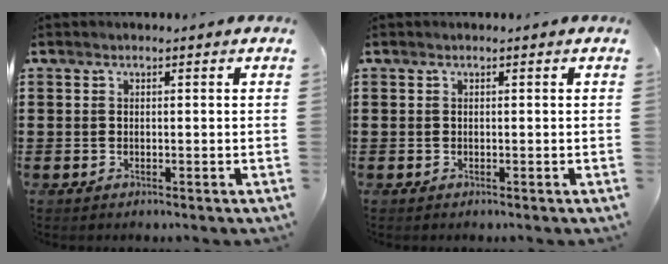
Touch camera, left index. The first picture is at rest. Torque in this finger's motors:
{"motor_torque": [0.00, 0.00, 0.00, 0.00]}